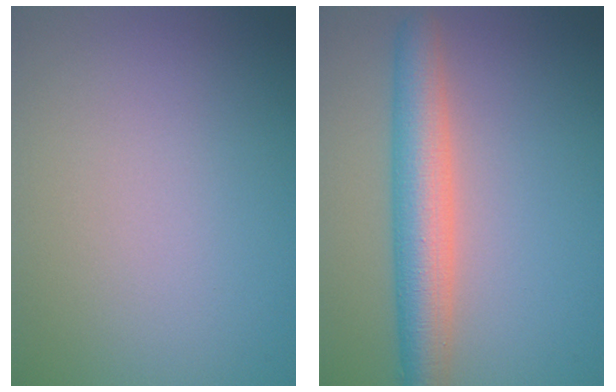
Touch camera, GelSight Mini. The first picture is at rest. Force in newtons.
{"total": 5.9, "press": 5.9, "slide": 0.2}